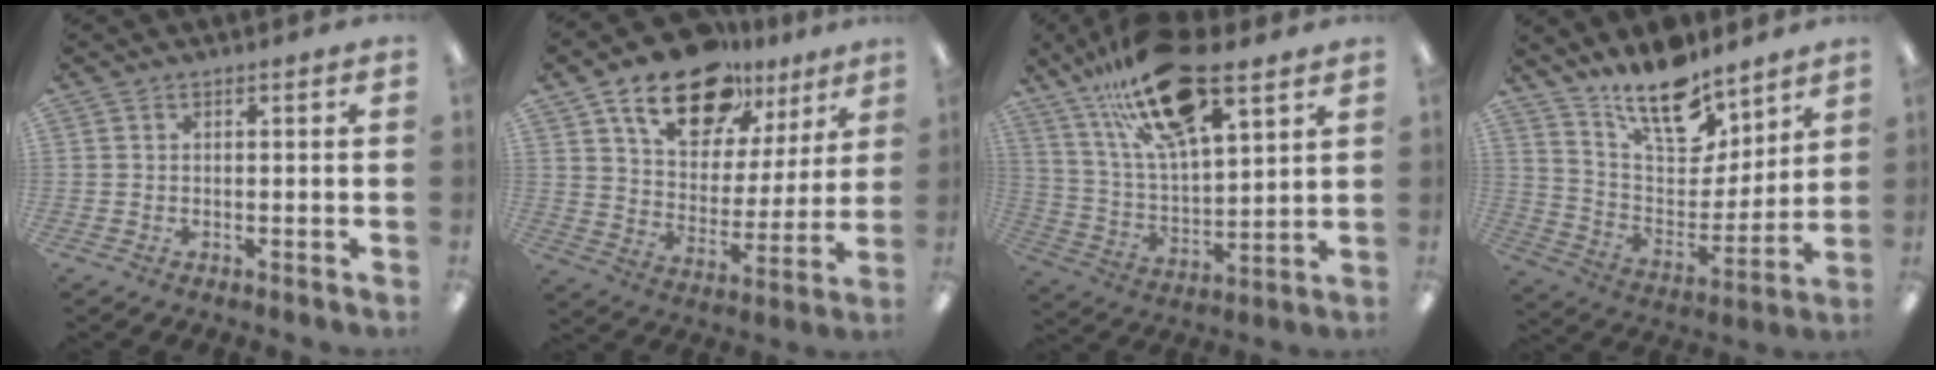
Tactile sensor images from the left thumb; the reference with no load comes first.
{"total": 18.0, "force": [12.3, 9.8, 8.8], "torque": [-0.143, -0.066, 0.217]}
{"total": 23.4, "force": [15.1, 8.5, 15.8], "torque": [-0.274, -0.064, 0.260]}
{"total": 16.7, "force": [13.2, 7.0, 7.6], "torque": [-0.135, -0.091, 0.237]}